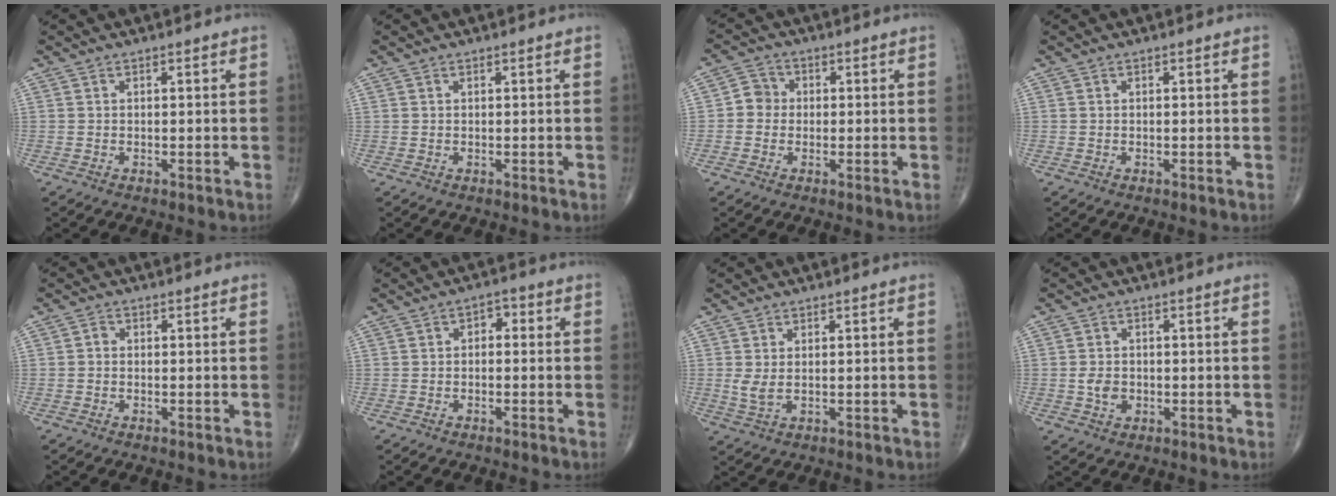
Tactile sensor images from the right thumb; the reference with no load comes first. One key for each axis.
{"total": 0.0}
{"total": 3.8, "fx": -0.2, "fy": 3.6, "fz": 1.3, "tx": -0.001, "ty": 0.009, "tz": -0.014}
{"total": 0.0}
{"total": 1.0, "fx": -0.2, "fy": 0.8, "fz": 0.5, "tx": -0.003, "ty": 0.002, "tz": -0.008}
{"total": 2.6, "fx": 0.1, "fy": 1.8, "fz": 1.9, "tx": -0.011, "ty": 0.011, "tz": -0.009}
{"total": 2.6, "fx": 0.4, "fy": 1.1, "fz": 2.3, "tx": -0.054, "ty": -0.004, "tz": 0.015}
{"total": 3.1, "fx": -0.5, "fy": 2.4, "fz": 1.9, "tx": -0.027, "ty": 0.002, "tz": -0.008}